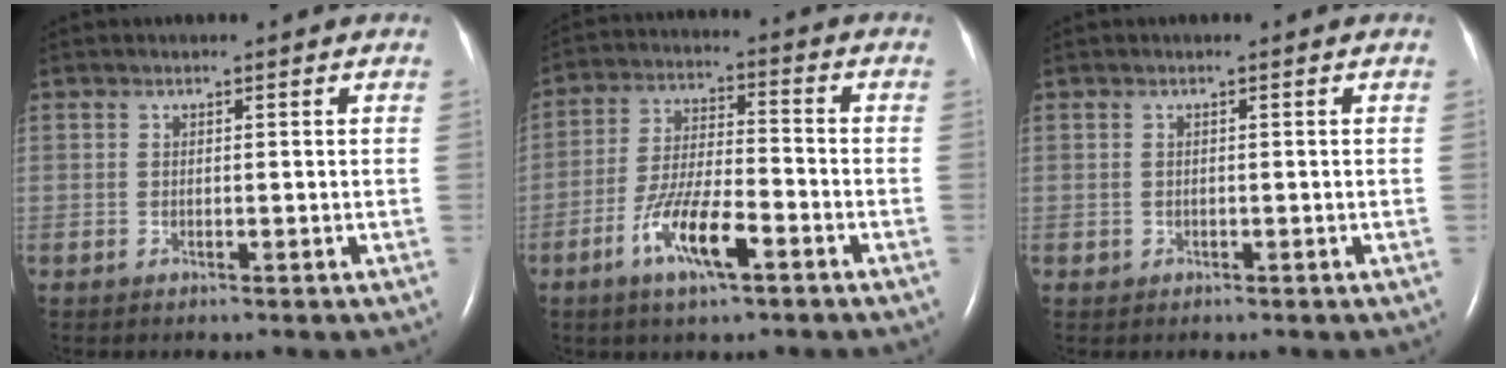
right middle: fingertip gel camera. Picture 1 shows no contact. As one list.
[{"total": 9.7, "force": [-4.9, 2.1, 8.1], "torque": [-0.164, -0.003, -0.090]}, {"total": 0.6, "force": [-0.1, 0.6, 0.1], "torque": [-0.003, 0.003, -0.003]}]